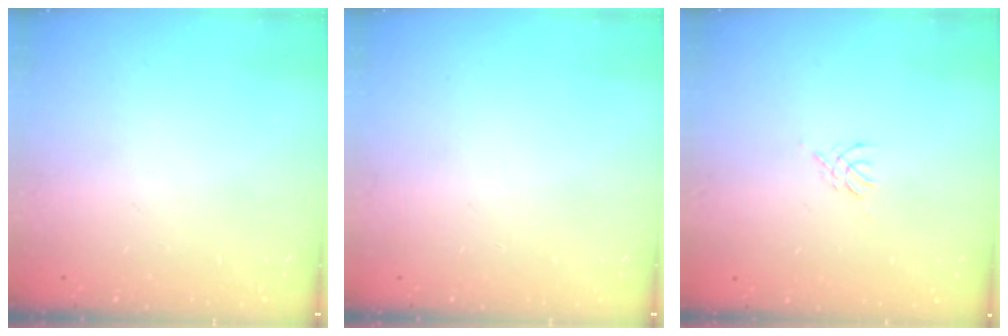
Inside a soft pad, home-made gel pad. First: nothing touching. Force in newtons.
{"total": 0.0}
{"total": 2.8, "press": 2.7, "slide": 0.6}